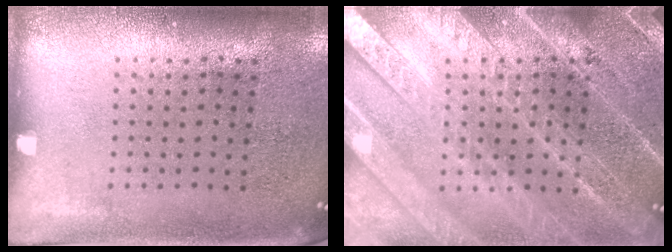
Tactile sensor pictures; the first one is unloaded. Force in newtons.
{"total": 5.9, "press": 5.9, "slide": 0.7}